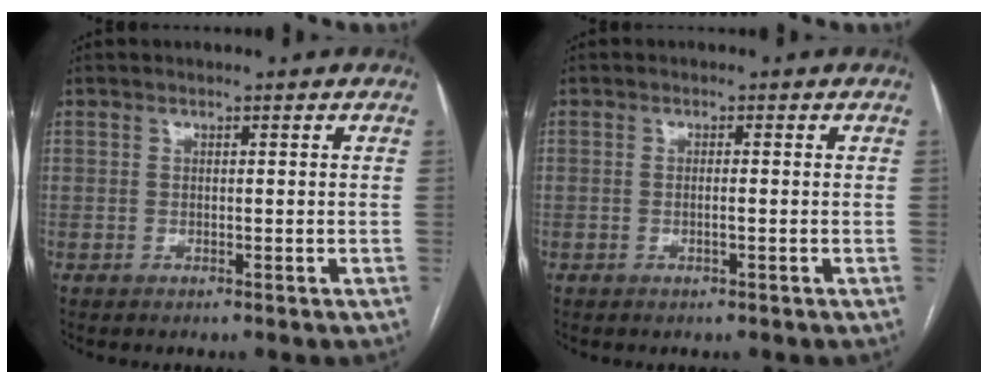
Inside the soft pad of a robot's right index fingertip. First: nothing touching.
{"total": 0.9, "force": [-0.1, 0.0, 0.9], "torque": [-0.015, 0.000, 0.001]}